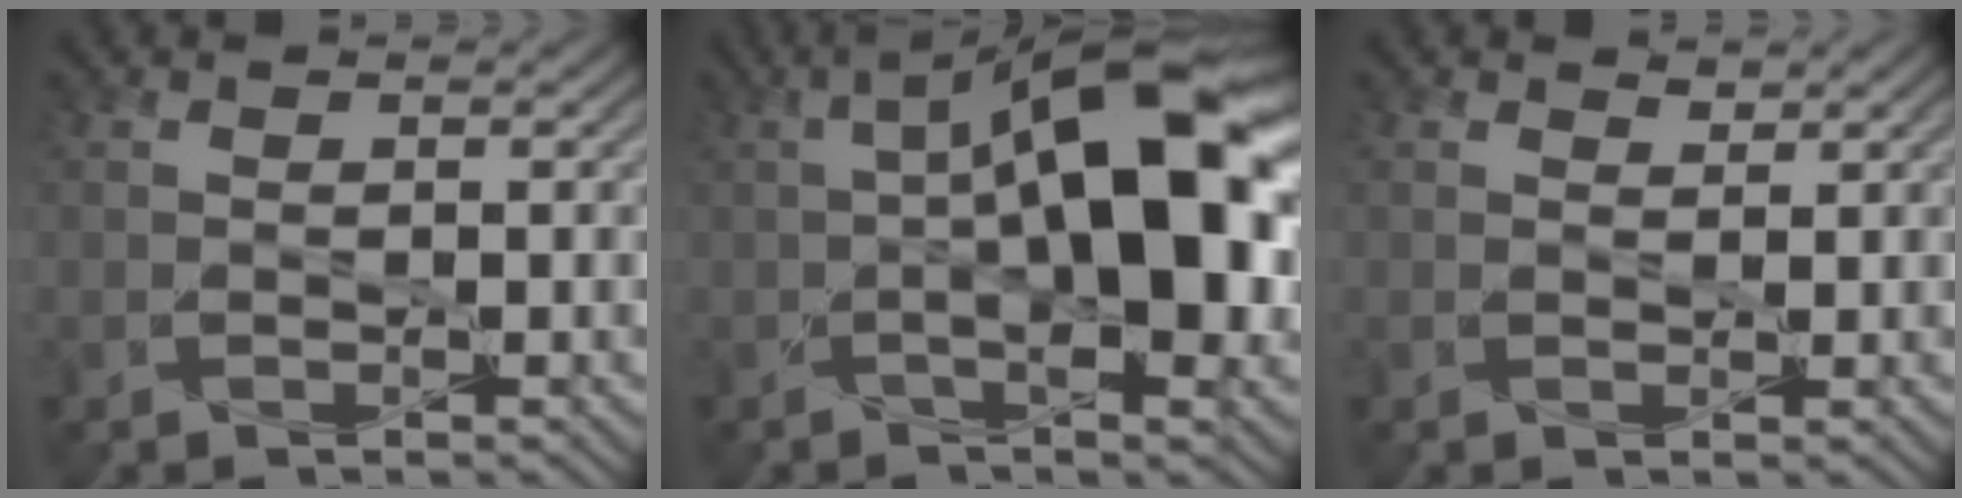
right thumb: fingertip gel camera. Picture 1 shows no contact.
{"total": 15.4, "force": [0.9, 6.0, 14.2], "torque": [-0.212, 0.024, 0.005]}
{"total": 0.9, "force": [0.8, 0.3, 0.2], "torque": [-0.006, -0.004, 0.016]}